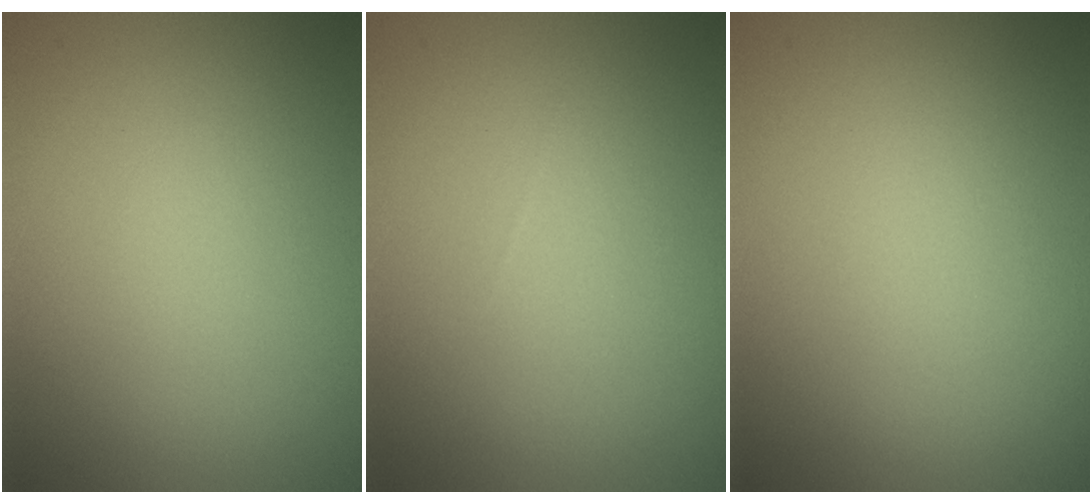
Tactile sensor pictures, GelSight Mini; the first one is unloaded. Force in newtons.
{"total": 0.0}
{"total": 0.0}